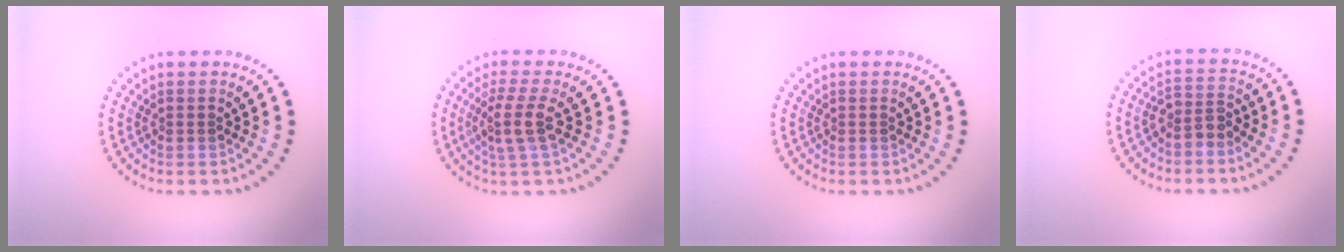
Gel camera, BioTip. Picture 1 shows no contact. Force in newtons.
{"total": 2.9, "press": 2.4, "slide": 1.7}
{"total": 0.0}
{"total": 2.2, "press": 1.9, "slide": 1.1}